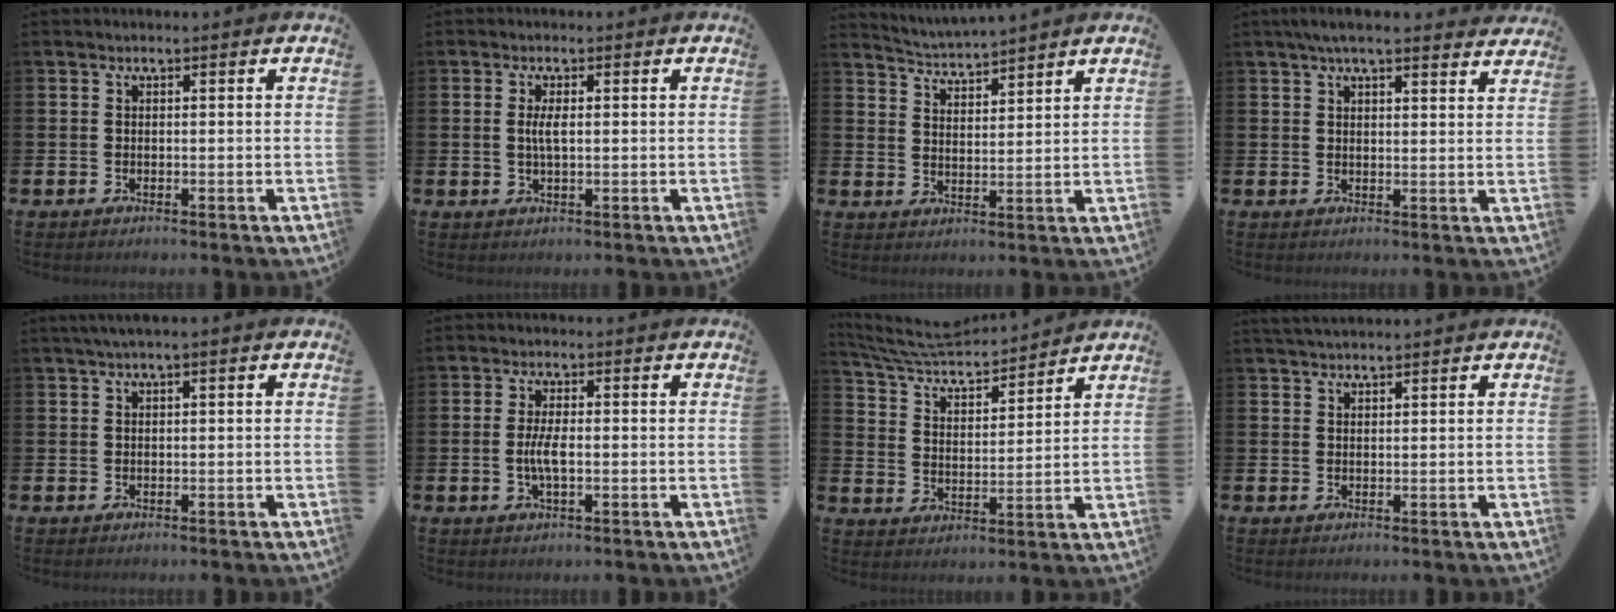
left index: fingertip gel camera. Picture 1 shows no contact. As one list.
[{"total": 2.3, "force": [0.3, 0.7, 2.2], "torque": [-0.036, 0.001, 0.002]}, {"total": 4.1, "force": [4.0, -0.3, -0.2], "torque": [-0.015, -0.027, 0.072]}, {"total": 4.6, "force": [4.1, 0.7, 2.0], "torque": [-0.046, -0.010, 0.074]}, {"total": 1.4, "force": [0.8, 0.0, 1.2], "torque": [-0.029, 0.005, 0.016]}, {"total": 3.5, "force": [-0.4, 1.2, 3.3], "torque": [-0.058, -0.005, -0.012]}, {"total": 6.7, "force": [6.3, 1.6, 1.4], "torque": [-0.060, -0.051, 0.106]}, {"total": 2.0, "force": [2.0, 0.2, 0.3], "torque": [-0.003, -0.005, 0.035]}]